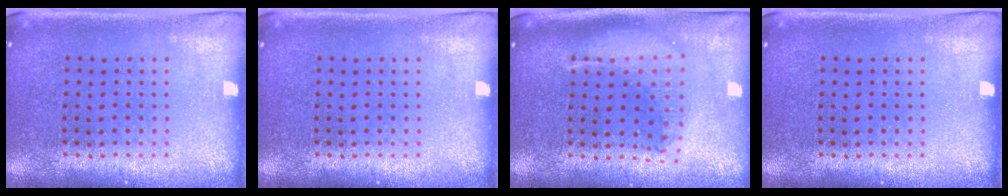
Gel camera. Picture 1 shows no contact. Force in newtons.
{"total": 0.0}
{"total": 1.9, "press": 1.5, "slide": 1.1}
{"total": 0.0}